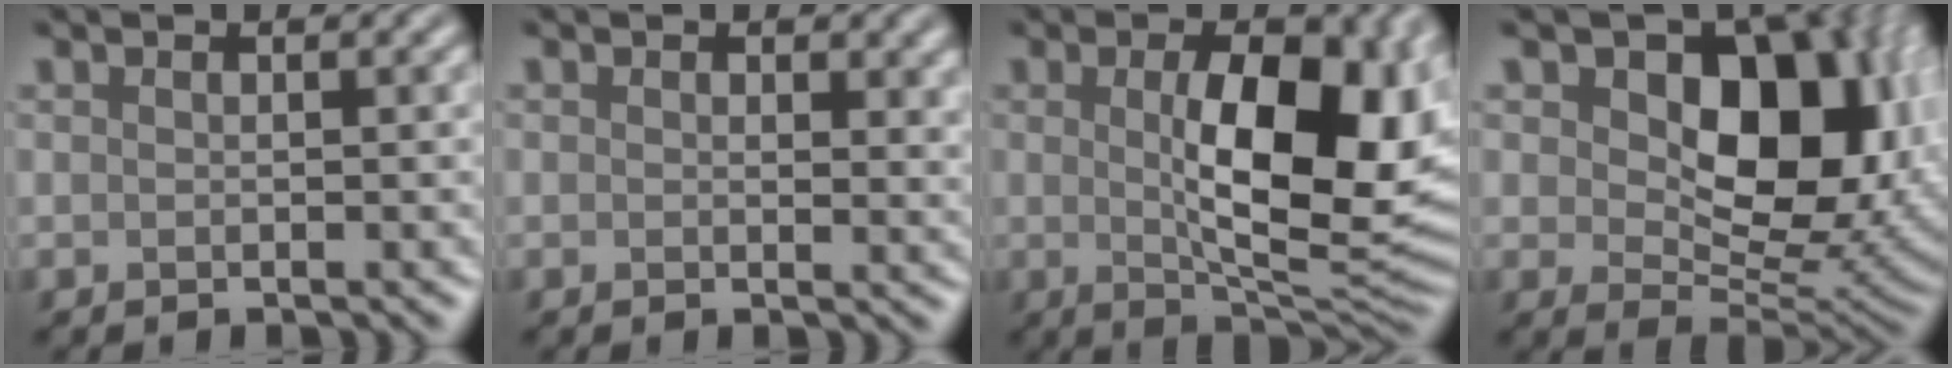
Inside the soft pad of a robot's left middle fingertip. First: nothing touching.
{"total": 2.0, "force": [0.7, 1.2, 1.4], "torque": [-0.014, -0.003, 0.008]}
{"total": 12.4, "force": [1.1, 5.4, 11.1], "torque": [-0.151, -0.010, 0.028]}
{"total": 13.8, "force": [3.7, 8.7, 10.1], "torque": [-0.118, -0.006, 0.057]}